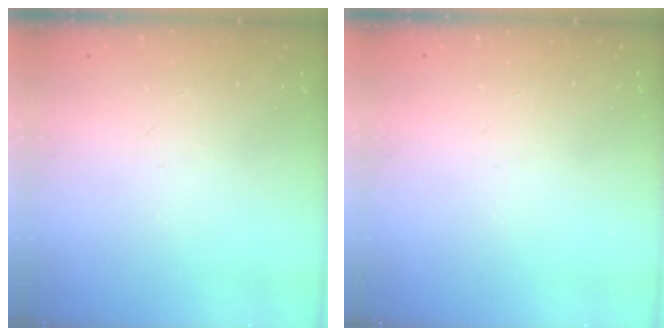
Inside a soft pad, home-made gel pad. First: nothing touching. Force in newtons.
{"total": 0.0}